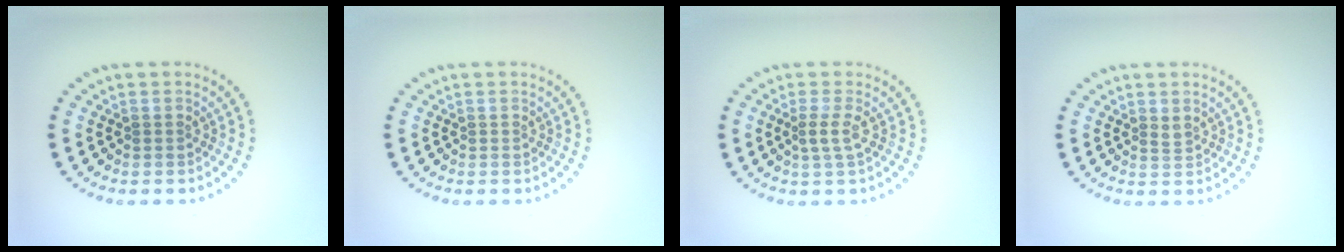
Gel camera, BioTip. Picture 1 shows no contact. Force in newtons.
{"total": 0.0}
{"total": 1.6, "press": 1.2, "slide": 1.1}
{"total": 0.7, "press": 0.6, "slide": 0.3}